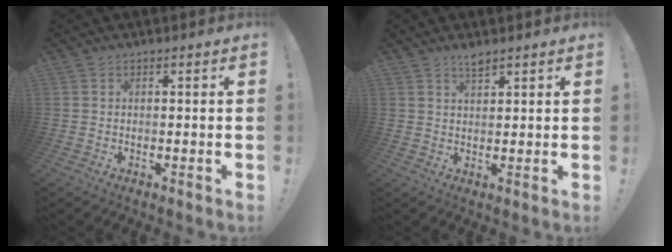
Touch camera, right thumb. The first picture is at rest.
{"total": 3.1, "force": [2.7, 0.6, 1.3], "torque": [-0.016, -0.017, 0.046]}